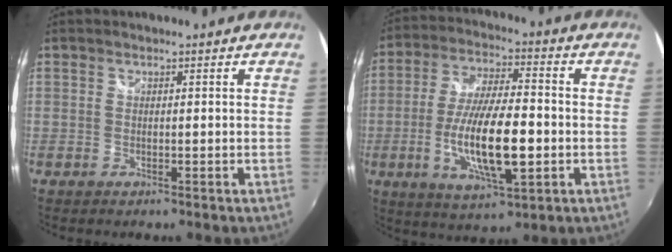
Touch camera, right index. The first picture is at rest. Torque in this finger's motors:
{"motor_torque": [1.36, -0.78, 0.60, 0.21]}